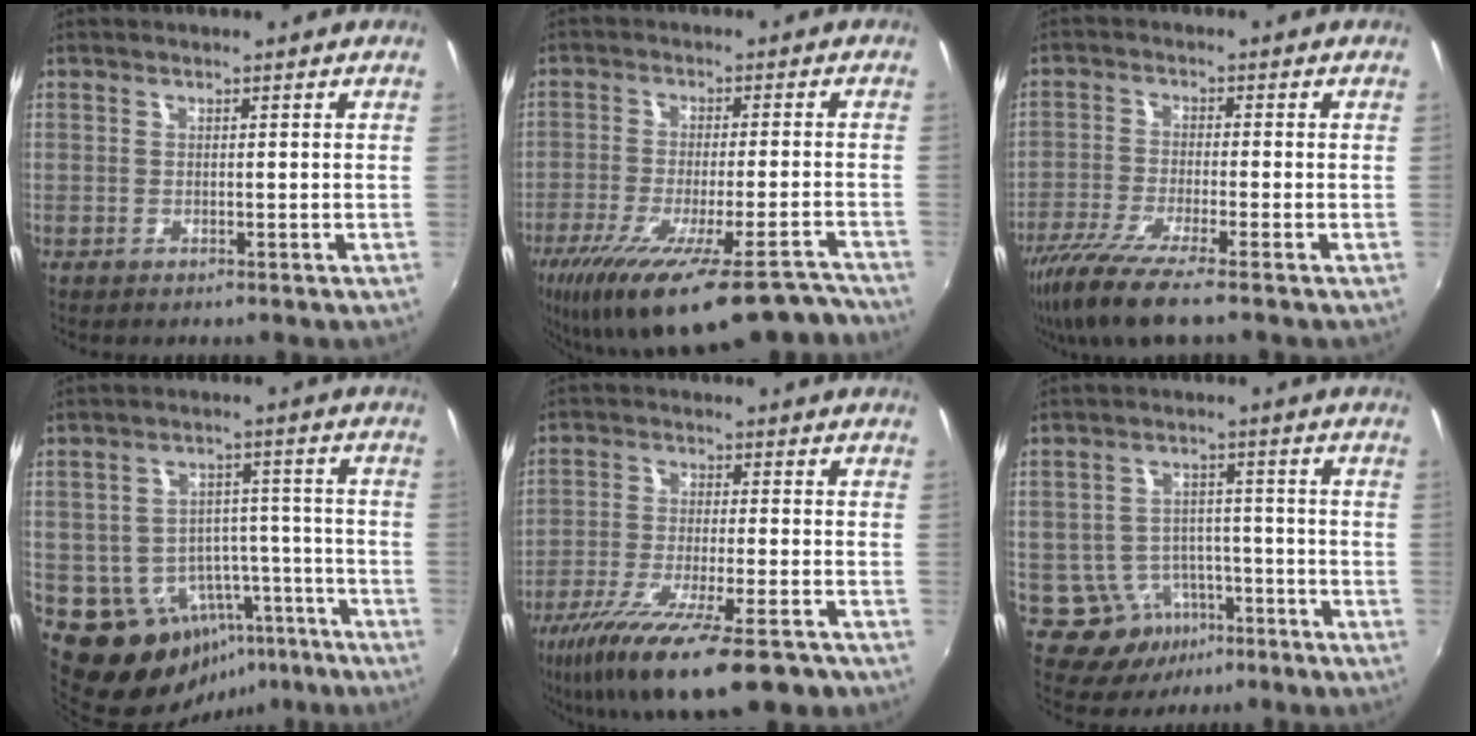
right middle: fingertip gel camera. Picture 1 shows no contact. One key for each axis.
{"total": 23.0, "fx": -17.8, "fy": 5.6, "fz": 13.5, "tx": -0.238, "ty": -0.056, "tz": -0.260}
{"total": 10.3, "fx": -7.7, "fy": 0.9, "fz": 6.8, "tx": -0.159, "ty": -0.038, "tz": -0.144}
{"total": 15.5, "fx": -8.5, "fy": 12.1, "fz": 4.9, "tx": -0.094, "ty": 0.043, "tz": -0.082}
{"total": 18.8, "fx": -12.9, "fy": 4.4, "fz": 12.9, "tx": -0.245, "ty": -0.064, "tz": -0.212}
{"total": 9.9, "fx": -4.7, "fy": 8.2, "fz": 2.8, "tx": -0.061, "ty": 0.023, "tz": -0.050}